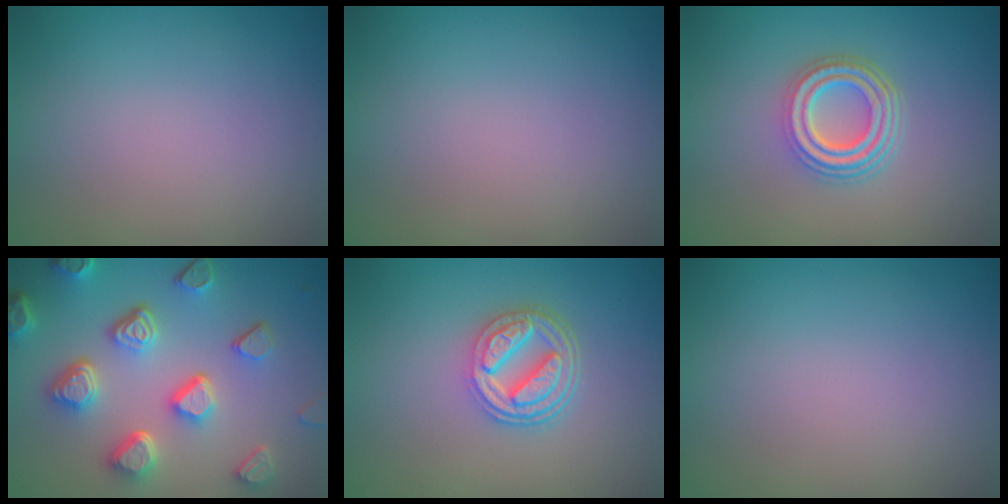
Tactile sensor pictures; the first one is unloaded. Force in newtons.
{"total": 0.0}
{"total": 4.8, "press": 3.4, "slide": 3.4}
{"total": 6.7, "press": 5.3, "slide": 4.2}
{"total": 4.6, "press": 3.4, "slide": 3.2}
{"total": 0.0}